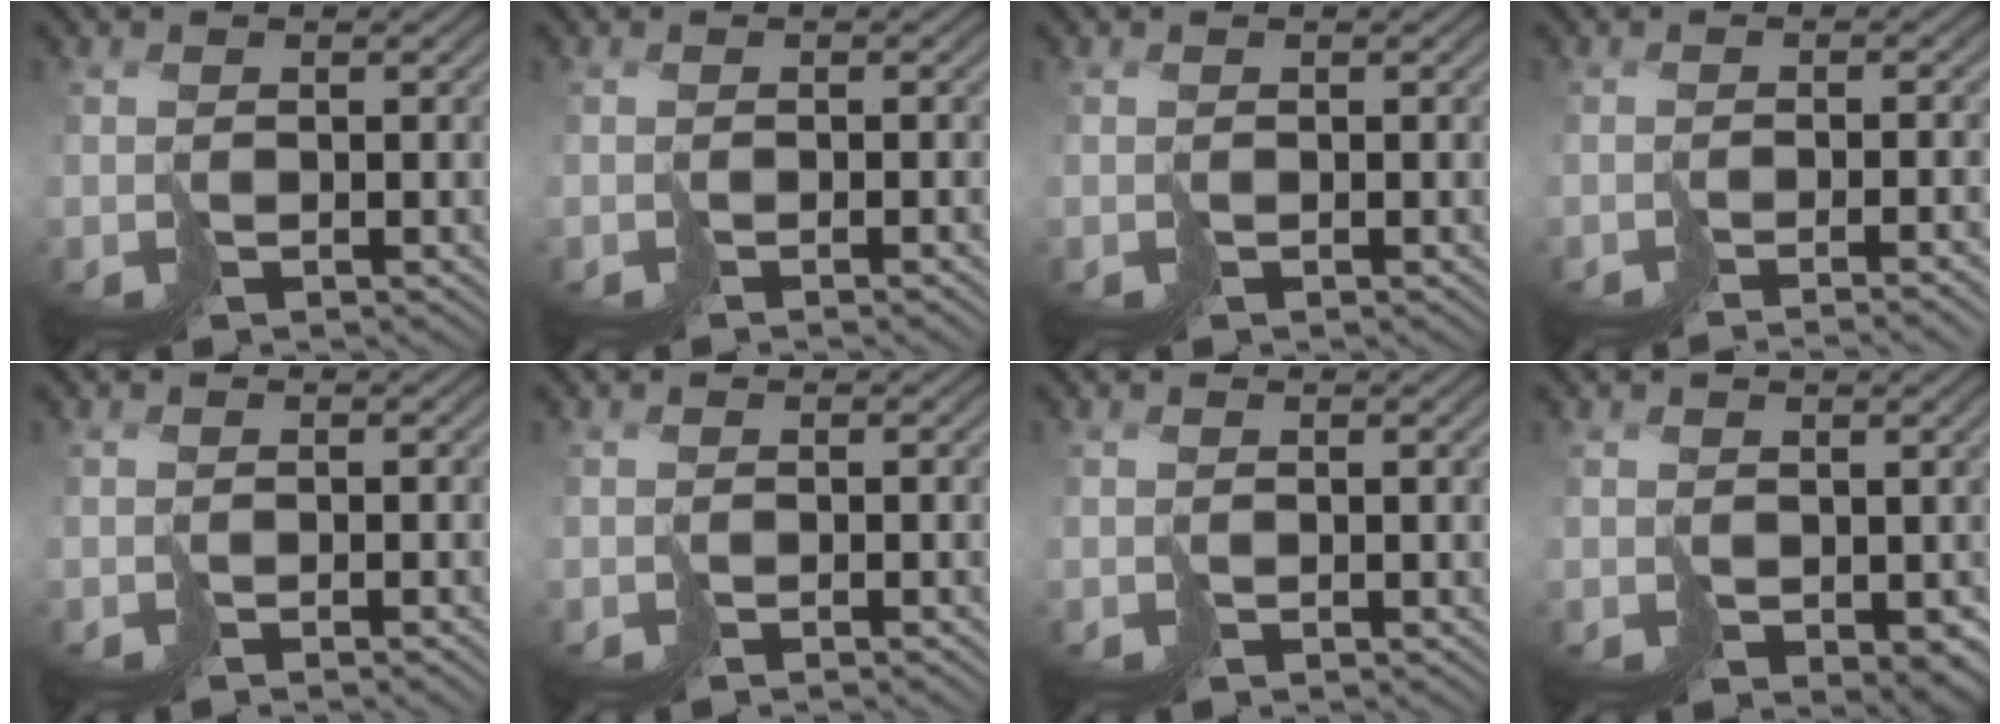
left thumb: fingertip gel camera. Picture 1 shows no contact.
{"total": 1.3, "force": [-1.1, -0.4, 0.6], "torque": [-0.006, 0.003, -0.017]}
{"total": 0.0}
{"total": 4.1, "force": [-2.9, -0.3, 2.8], "torque": [-0.019, -0.005, -0.038]}
{"total": 1.3, "force": [-1.1, -0.3, 0.5], "torque": [-0.006, 0.003, -0.018]}
{"total": 0.9, "force": [-0.7, -0.4, 0.2], "torque": [-0.001, 0.003, -0.012]}
{"total": 0.8, "force": [0.3, -0.1, 0.7], "torque": [-0.012, 0.001, 0.008]}
{"total": 2.5, "force": [0.6, 1.9, 1.5], "torque": [-0.033, -0.008, 0.017]}